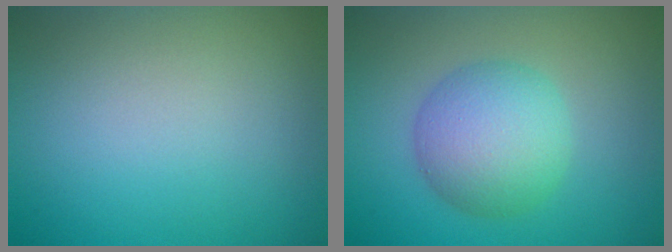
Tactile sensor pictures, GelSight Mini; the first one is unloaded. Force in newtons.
{"total": 5.6, "press": 5.6, "slide": 0.1}